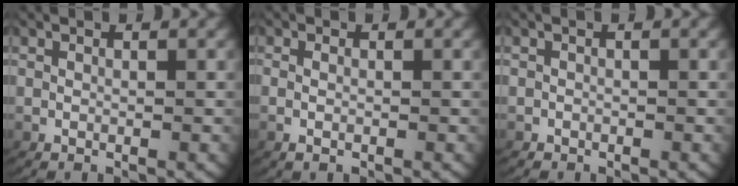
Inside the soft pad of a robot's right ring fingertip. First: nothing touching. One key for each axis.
{"total": 1.1, "fx": -0.3, "fy": 0.6, "fz": 0.9, "tx": -0.026, "ty": -0.001, "tz": -0.004}
{"total": 0.6, "fx": -0.5, "fy": 0.3, "fz": -0.2, "tx": -0.003, "ty": -0.007, "tz": -0.005}